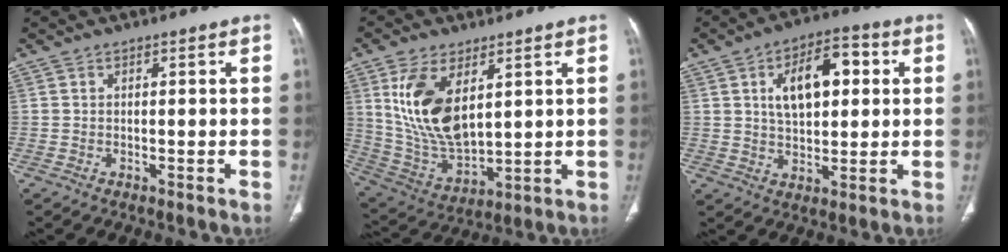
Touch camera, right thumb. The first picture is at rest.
{"total": 15.8, "force": [5.4, 8.1, 12.4], "torque": [-0.236, -0.025, 0.123]}
{"total": 12.8, "force": [3.2, 6.9, 10.3], "torque": [-0.138, 0.010, 0.050]}